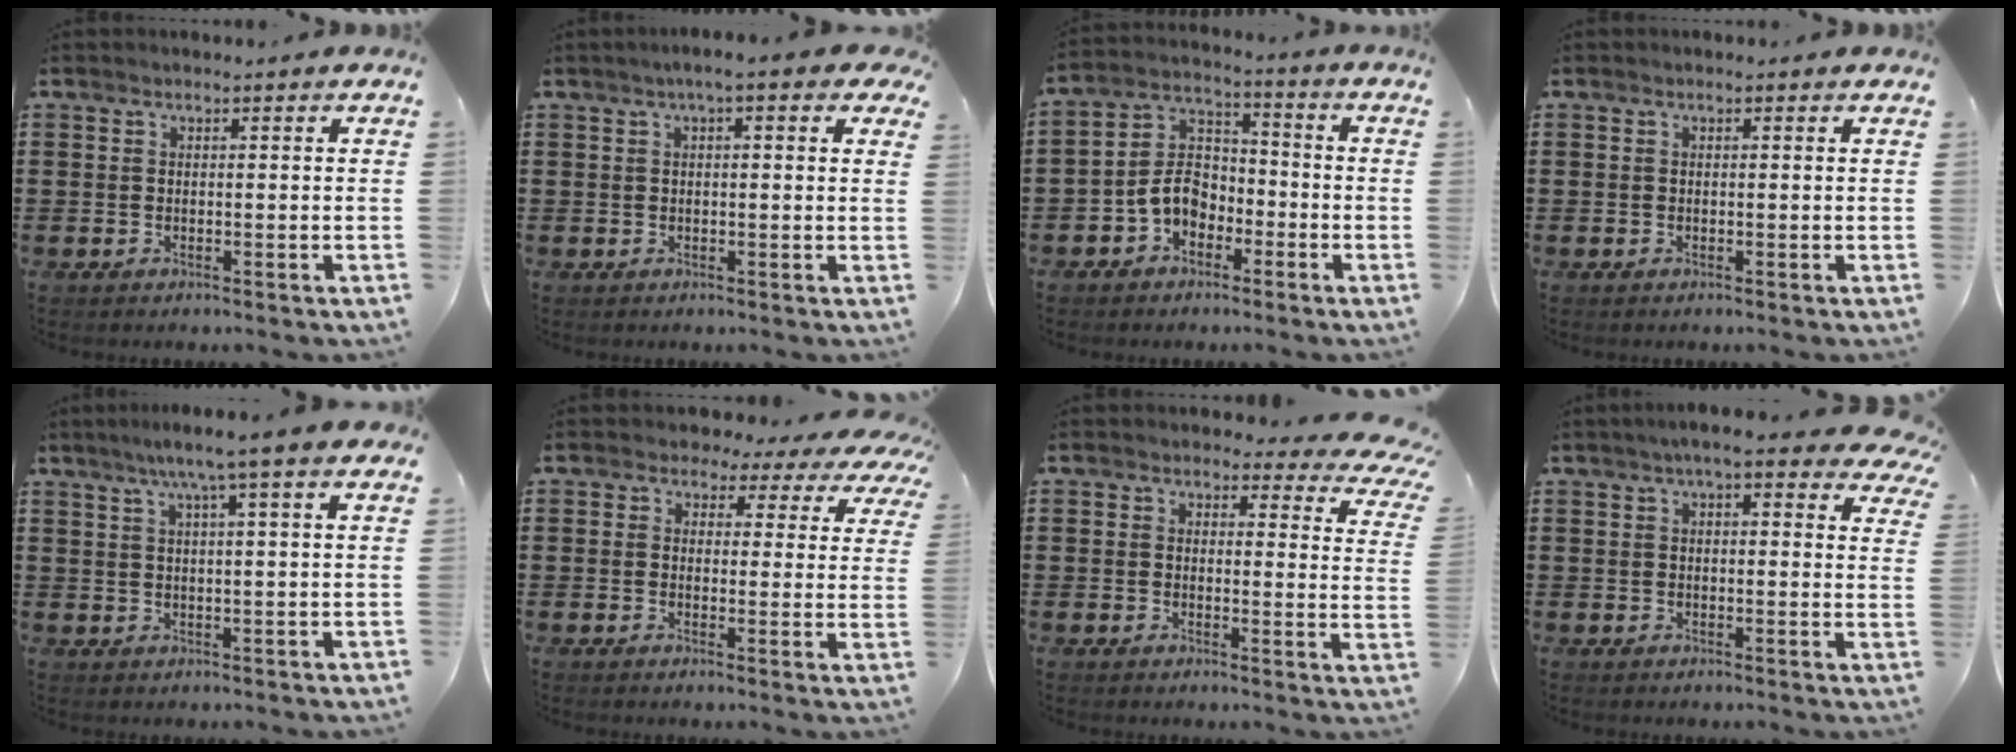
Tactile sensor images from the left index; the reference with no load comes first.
{"total": 3.1, "force": [1.2, 0.9, 2.6], "torque": [-0.054, 0.007, 0.018]}
{"total": 6.5, "force": [-3.1, 4.5, 3.6], "torque": [-0.089, 0.011, -0.066]}
{"total": 0.0}
{"total": 5.7, "force": [3.7, -0.6, 4.3], "torque": [-0.093, -0.002, 0.060]}
{"total": 3.1, "force": [2.3, 1.9, 0.7], "torque": [-0.024, -0.013, 0.035]}
{"total": 3.5, "force": [2.8, 1.6, 1.3], "torque": [-0.025, -0.012, 0.046]}
{"total": 6.0, "force": [4.6, 1.3, 3.6], "torque": [-0.074, -0.003, 0.082]}